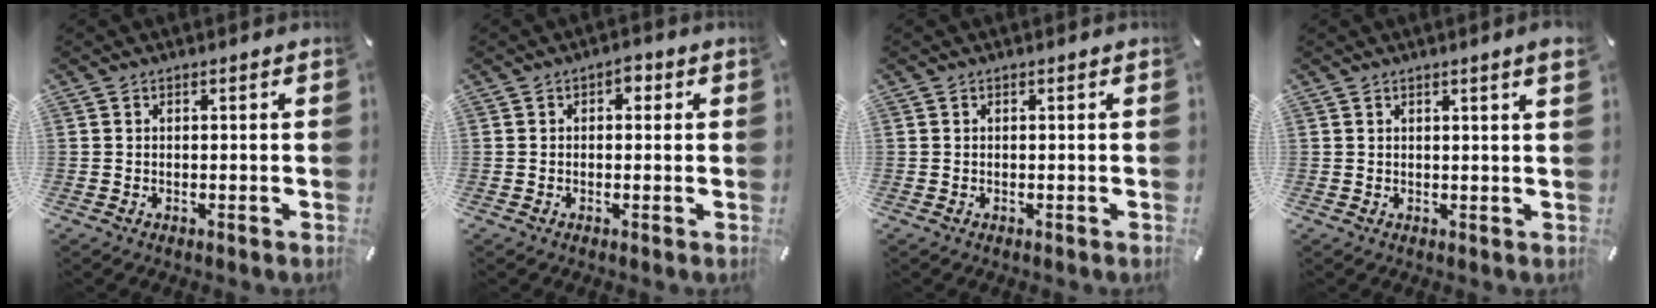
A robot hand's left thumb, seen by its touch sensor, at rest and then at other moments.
{"total": 2.0, "force": [0.0, 1.5, 1.3], "torque": [-0.019, 0.006, -0.005]}
{"total": 0.0}
{"total": 2.5, "force": [1.2, 0.1, 2.2], "torque": [-0.043, 0.000, 0.021]}